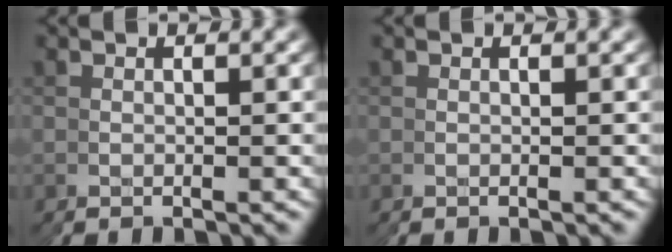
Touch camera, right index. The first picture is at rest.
{"total": 0.0}